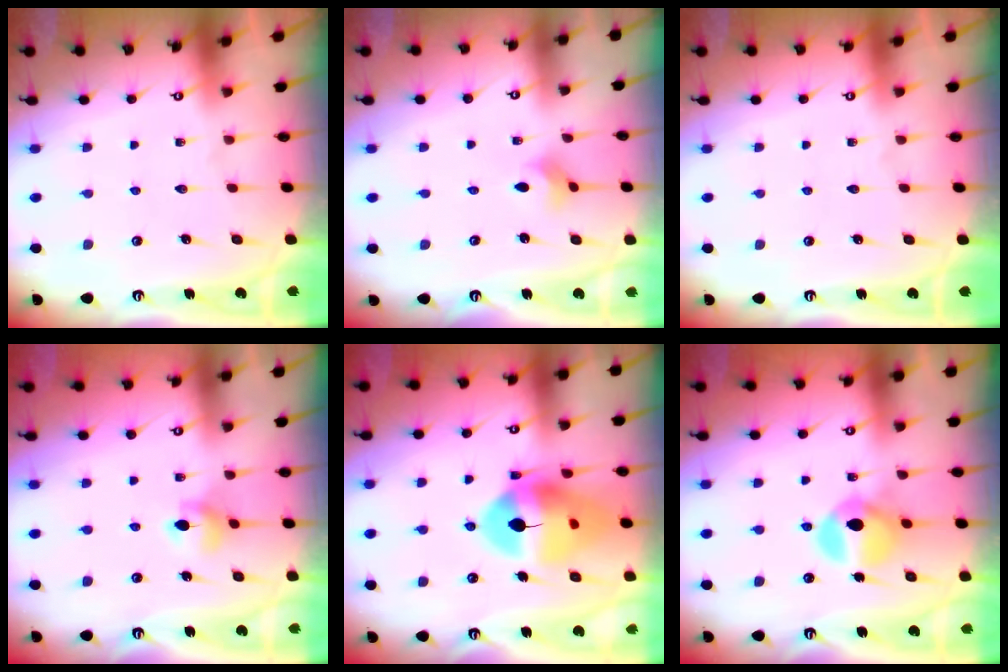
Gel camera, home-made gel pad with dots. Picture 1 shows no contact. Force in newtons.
{"total": 3.3, "press": 3.3, "slide": 0.6}
{"total": 0.0}
{"total": 5.7, "press": 5.7, "slide": 0.6}
{"total": 16.1, "press": 16.0, "slide": 1.6}
{"total": 11.7, "press": 11.6, "slide": 0.8}